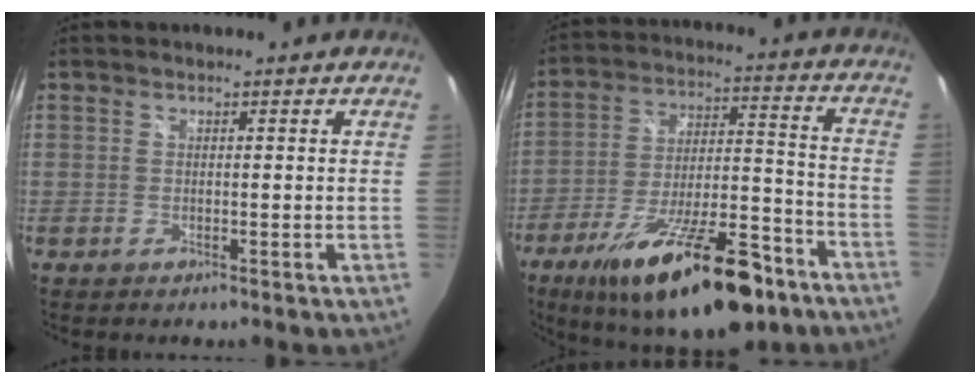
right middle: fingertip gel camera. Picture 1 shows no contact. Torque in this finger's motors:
{"motor_torque": [1.15, -0.99, 0.88, 0.21]}